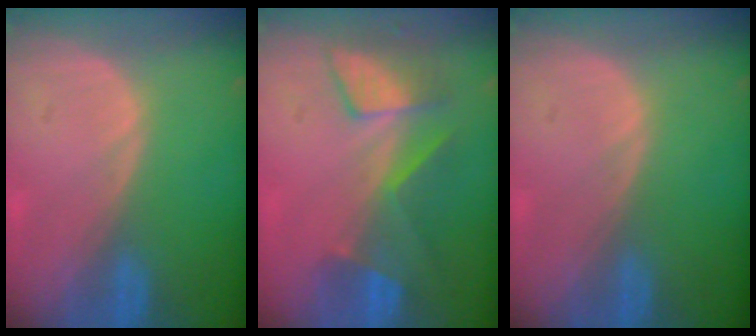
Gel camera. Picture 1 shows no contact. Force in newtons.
{"total": 8.5, "press": 7.3, "slide": 4.3}
{"total": 0.0}